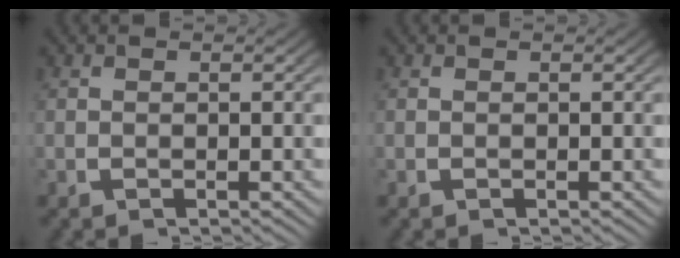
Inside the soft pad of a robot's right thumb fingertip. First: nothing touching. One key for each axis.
{"total": 0.0}